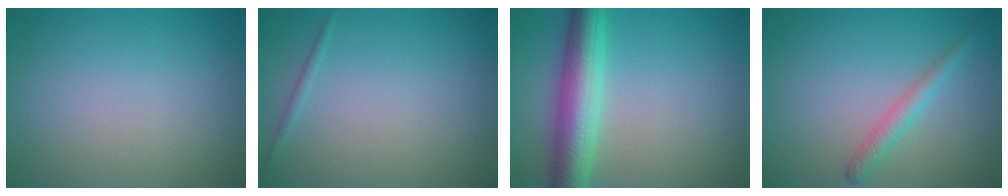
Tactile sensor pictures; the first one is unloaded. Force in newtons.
{"total": 0.6, "press": 0.6, "slide": 0.0}
{"total": 6.8, "press": 6.8, "slide": 0.1}
{"total": 2.0, "press": 2.0, "slide": 0.1}